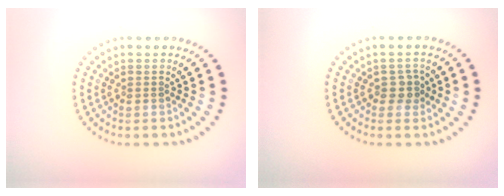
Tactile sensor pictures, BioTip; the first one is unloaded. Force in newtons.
{"total": 1.4, "press": 1.4, "slide": 0.5}